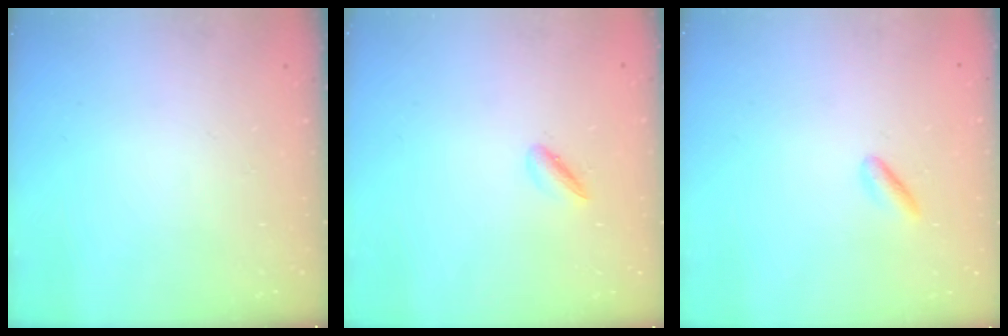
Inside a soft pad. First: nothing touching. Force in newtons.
{"total": 2.8, "press": 2.8, "slide": 0.6}
{"total": 1.2, "press": 1.0, "slide": 0.6}